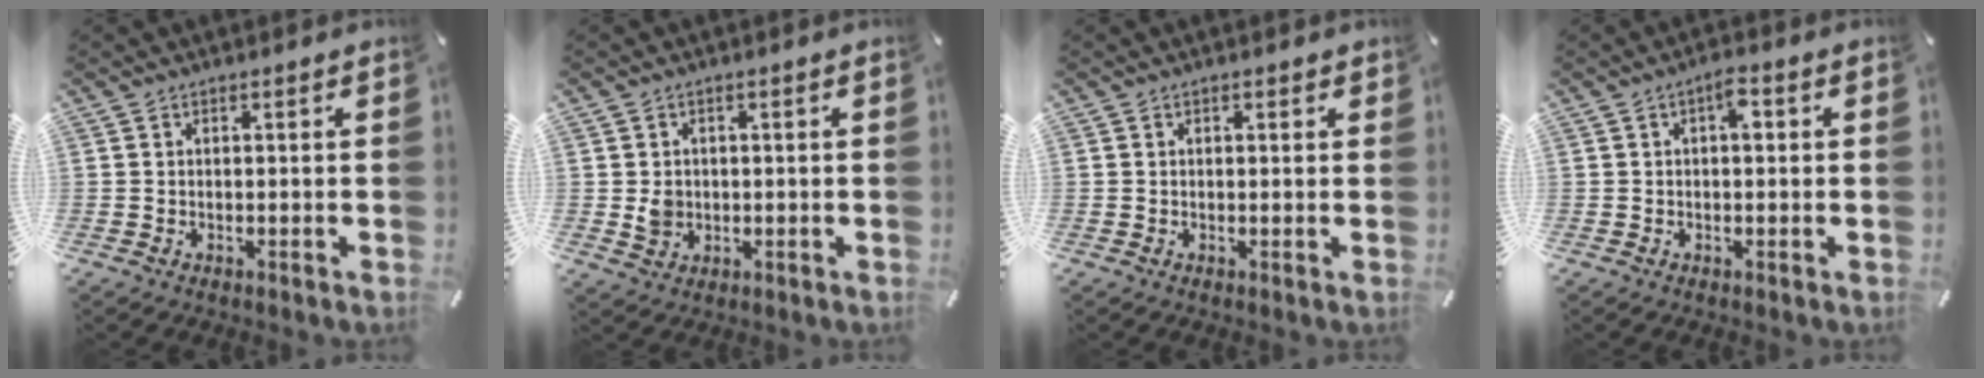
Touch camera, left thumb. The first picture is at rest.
{"total": 3.8, "force": [-0.1, 3.4, 1.5], "torque": [-0.020, -0.004, -0.004]}
{"total": 0.6, "force": [0.3, 0.5, 0.2], "torque": [0.004, -0.001, 0.003]}
{"total": 3.4, "force": [0.5, 1.5, 3.0], "torque": [-0.038, 0.002, 0.000]}